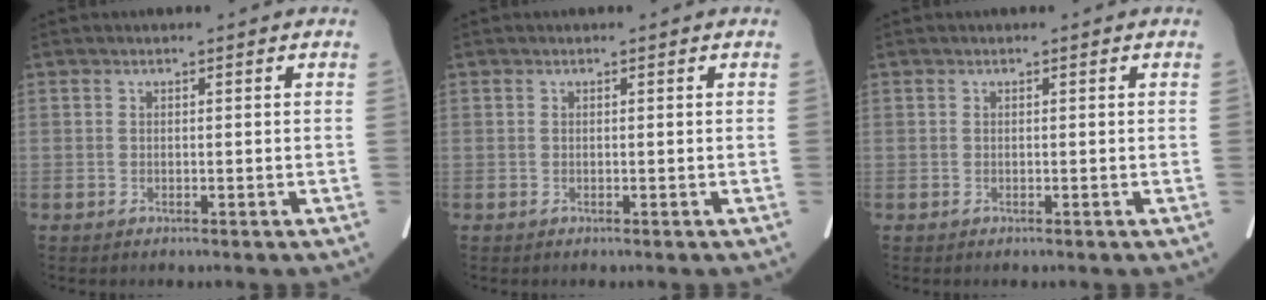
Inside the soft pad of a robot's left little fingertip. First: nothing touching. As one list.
[{"total": 0.0}, {"total": 0.0}]